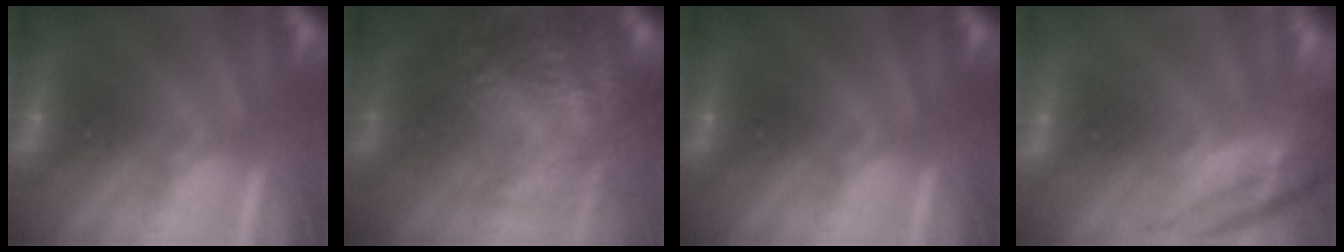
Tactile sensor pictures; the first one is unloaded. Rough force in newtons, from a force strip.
{"total": 7.3}
{"total": 0.0}
{"total": 7.1}